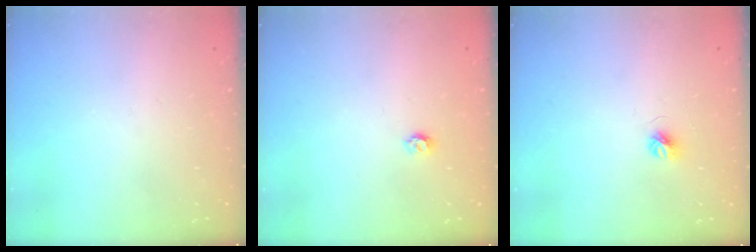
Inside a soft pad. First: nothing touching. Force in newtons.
{"total": 3.6, "press": 3.6, "slide": 0.4}
{"total": 4.9, "press": 4.9, "slide": 0.4}